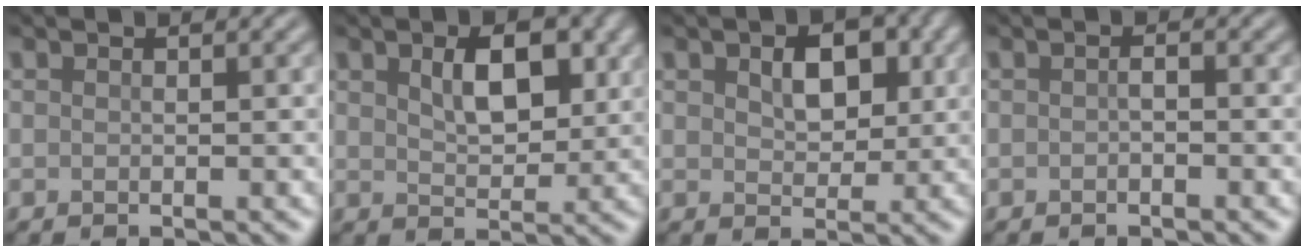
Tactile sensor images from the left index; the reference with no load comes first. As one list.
[{"total": 4.4, "force": [1.6, 2.4, 3.4], "torque": [-0.061, 0.002, 0.027]}, {"total": 3.8, "force": [1.1, 2.4, 2.6], "torque": [-0.050, 0.002, 0.015]}, {"total": 0.7, "force": [-0.3, 0.2, 0.6], "torque": [-0.013, 0.001, -0.006]}]